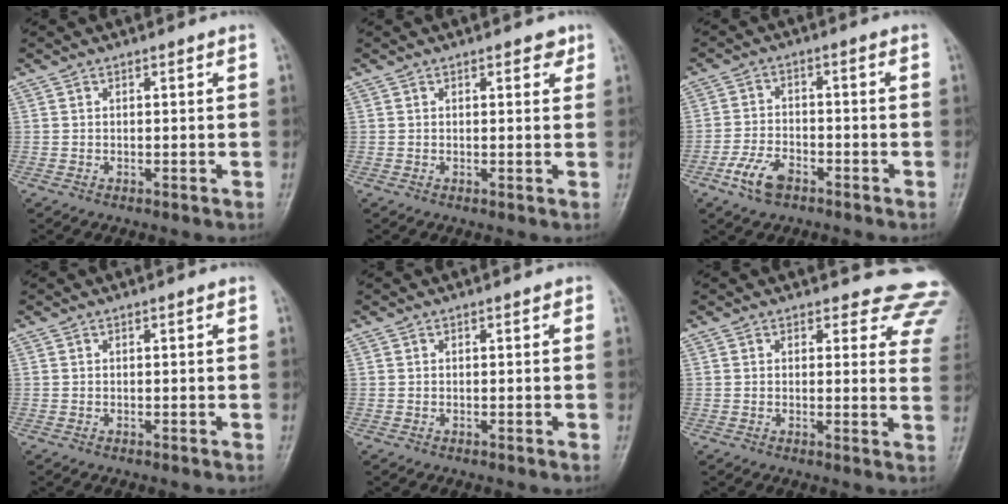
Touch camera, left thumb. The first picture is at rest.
{"total": 1.9, "force": [1.1, 1.0, 1.1], "torque": [-0.001, -0.003, 0.011]}
{"total": 6.1, "force": [-3.6, 3.2, 3.7], "torque": [-0.073, 0.017, -0.069]}
{"total": 0.0}
{"total": 0.0}
{"total": 11.0, "force": [10.2, 3.8, 0.8], "torque": [0.049, -0.079, 0.073]}